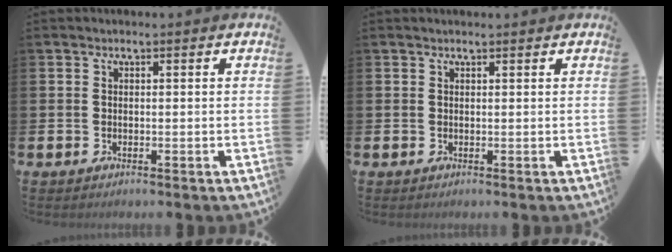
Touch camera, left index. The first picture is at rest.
{"total": 0.5, "force": [0.5, 0.0, 0.1], "torque": [-0.003, 0.000, 0.010]}